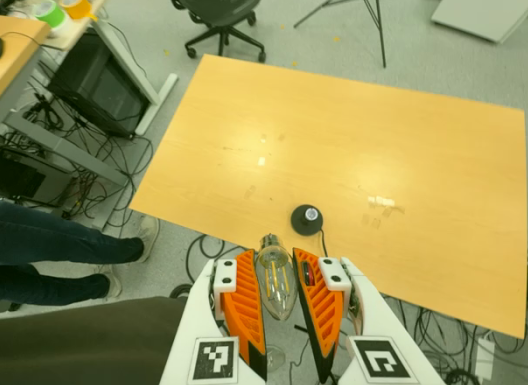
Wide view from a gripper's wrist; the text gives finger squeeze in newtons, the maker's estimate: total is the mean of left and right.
{"total": 13.2, "left": 13.8, "right": 12.6}